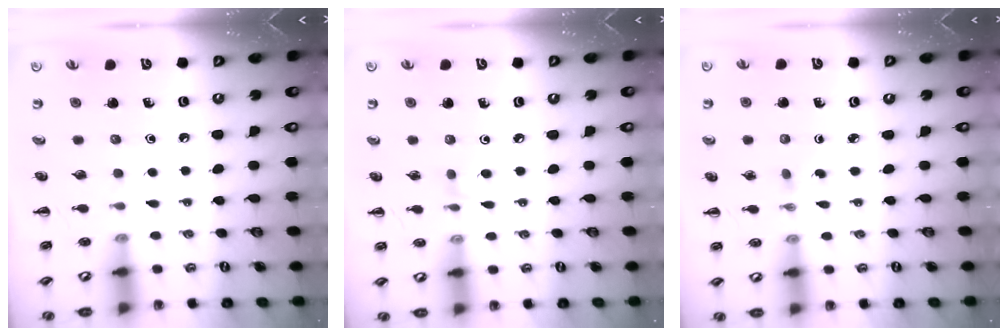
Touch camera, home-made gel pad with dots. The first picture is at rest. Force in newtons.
{"total": 2.9, "press": 2.7, "slide": 1.2}
{"total": 2.4, "press": 2.2, "slide": 0.9}